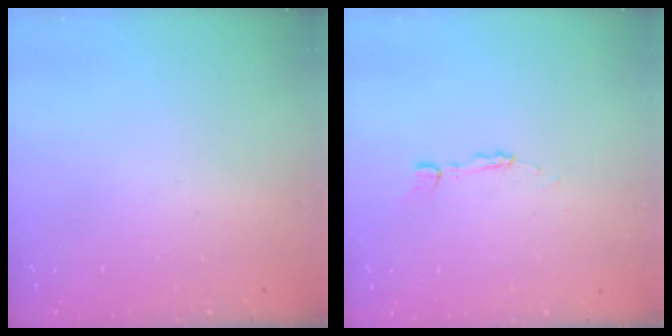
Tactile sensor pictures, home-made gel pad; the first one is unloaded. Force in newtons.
{"total": 3.0, "press": 3.0, "slide": 0.2}